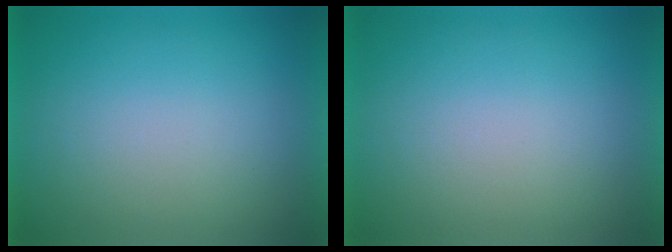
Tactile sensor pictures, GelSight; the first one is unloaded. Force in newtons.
{"total": 0.0}